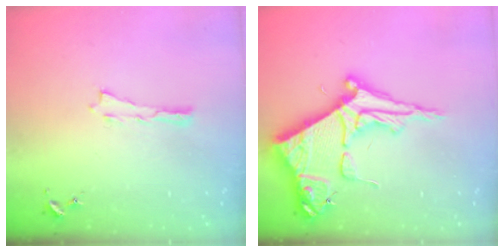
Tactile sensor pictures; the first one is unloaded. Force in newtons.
{"total": 10.2, "press": 10.2, "slide": 1.1}